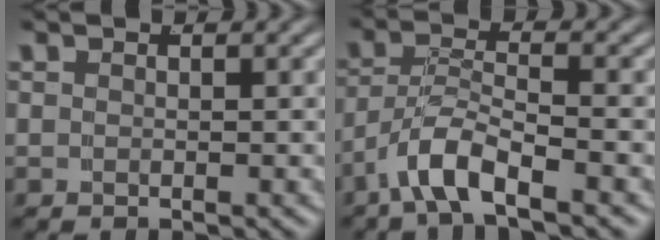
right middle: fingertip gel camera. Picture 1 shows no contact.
{"total": 3.9, "force": [-2.6, 1.1, 2.7], "torque": [-0.061, -0.015, -0.038]}